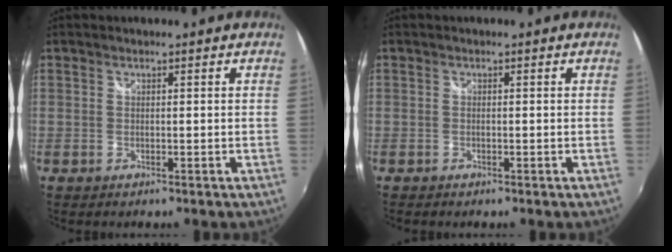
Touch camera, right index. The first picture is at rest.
{"total": 0.5, "force": [-0.4, 0.3, 0.2], "torque": [-0.005, -0.001, -0.008]}